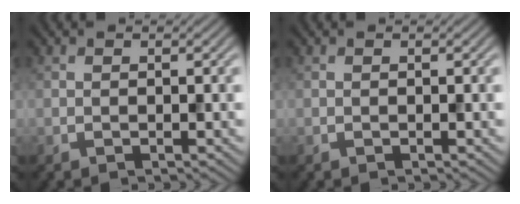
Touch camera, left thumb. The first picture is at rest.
{"total": 0.0}